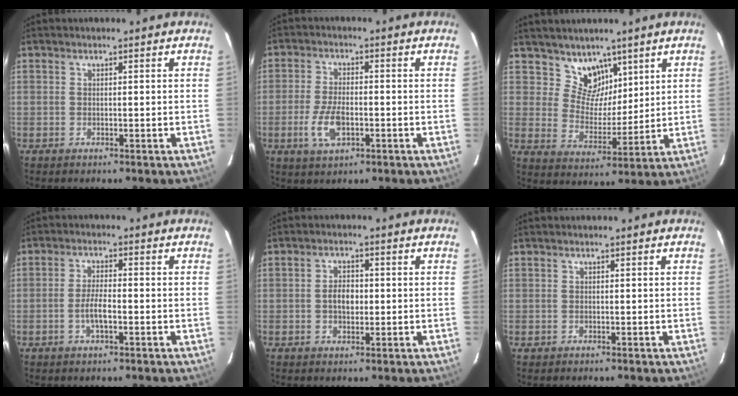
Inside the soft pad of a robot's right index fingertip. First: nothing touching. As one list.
[{"total": 7.1, "force": [-2.4, 3.3, 5.8], "torque": [-0.127, -0.006, -0.043]}, {"total": 7.8, "force": [5.6, 5.2, 1.8], "torque": [-0.018, -0.009, 0.106]}, {"total": 4.2, "force": [-1.5, 1.2, 3.8], "torque": [-0.078, 0.002, -0.028]}, {"total": 3.6, "force": [-0.2, 2.2, 2.8], "torque": [-0.051, 0.006, -0.003]}, {"total": 0.5, "force": [-0.1, 0.5, 0.0], "torque": [0.002, 0.001, 0.000]}]